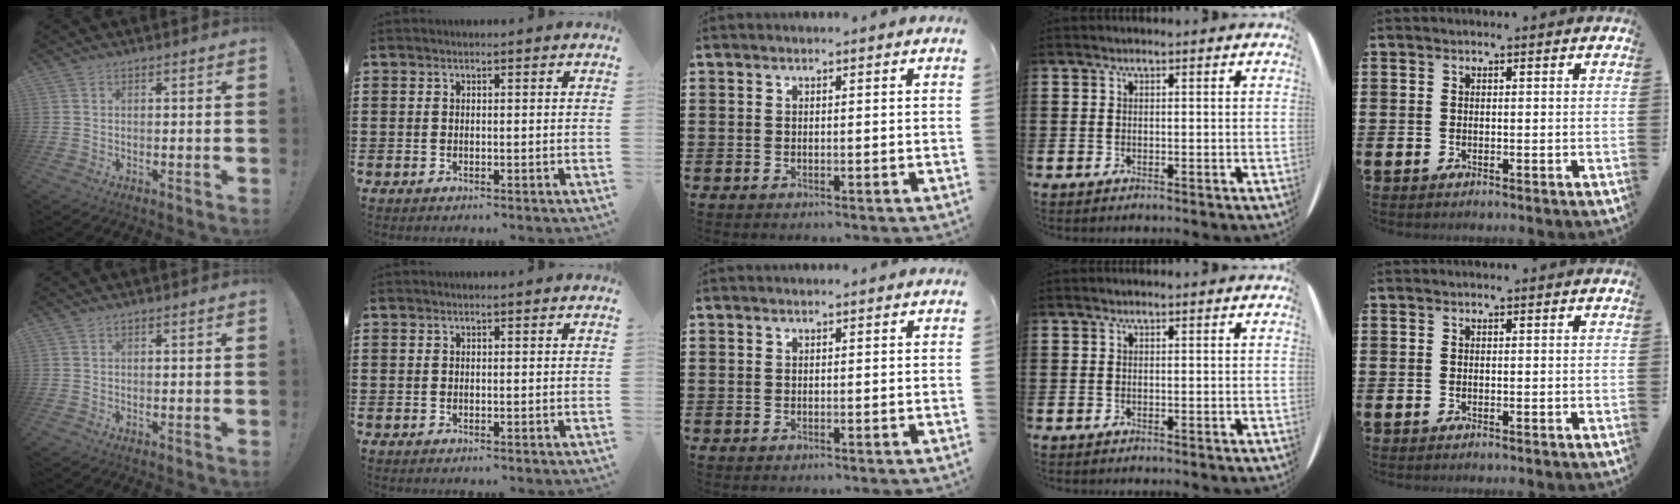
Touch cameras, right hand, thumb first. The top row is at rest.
{}